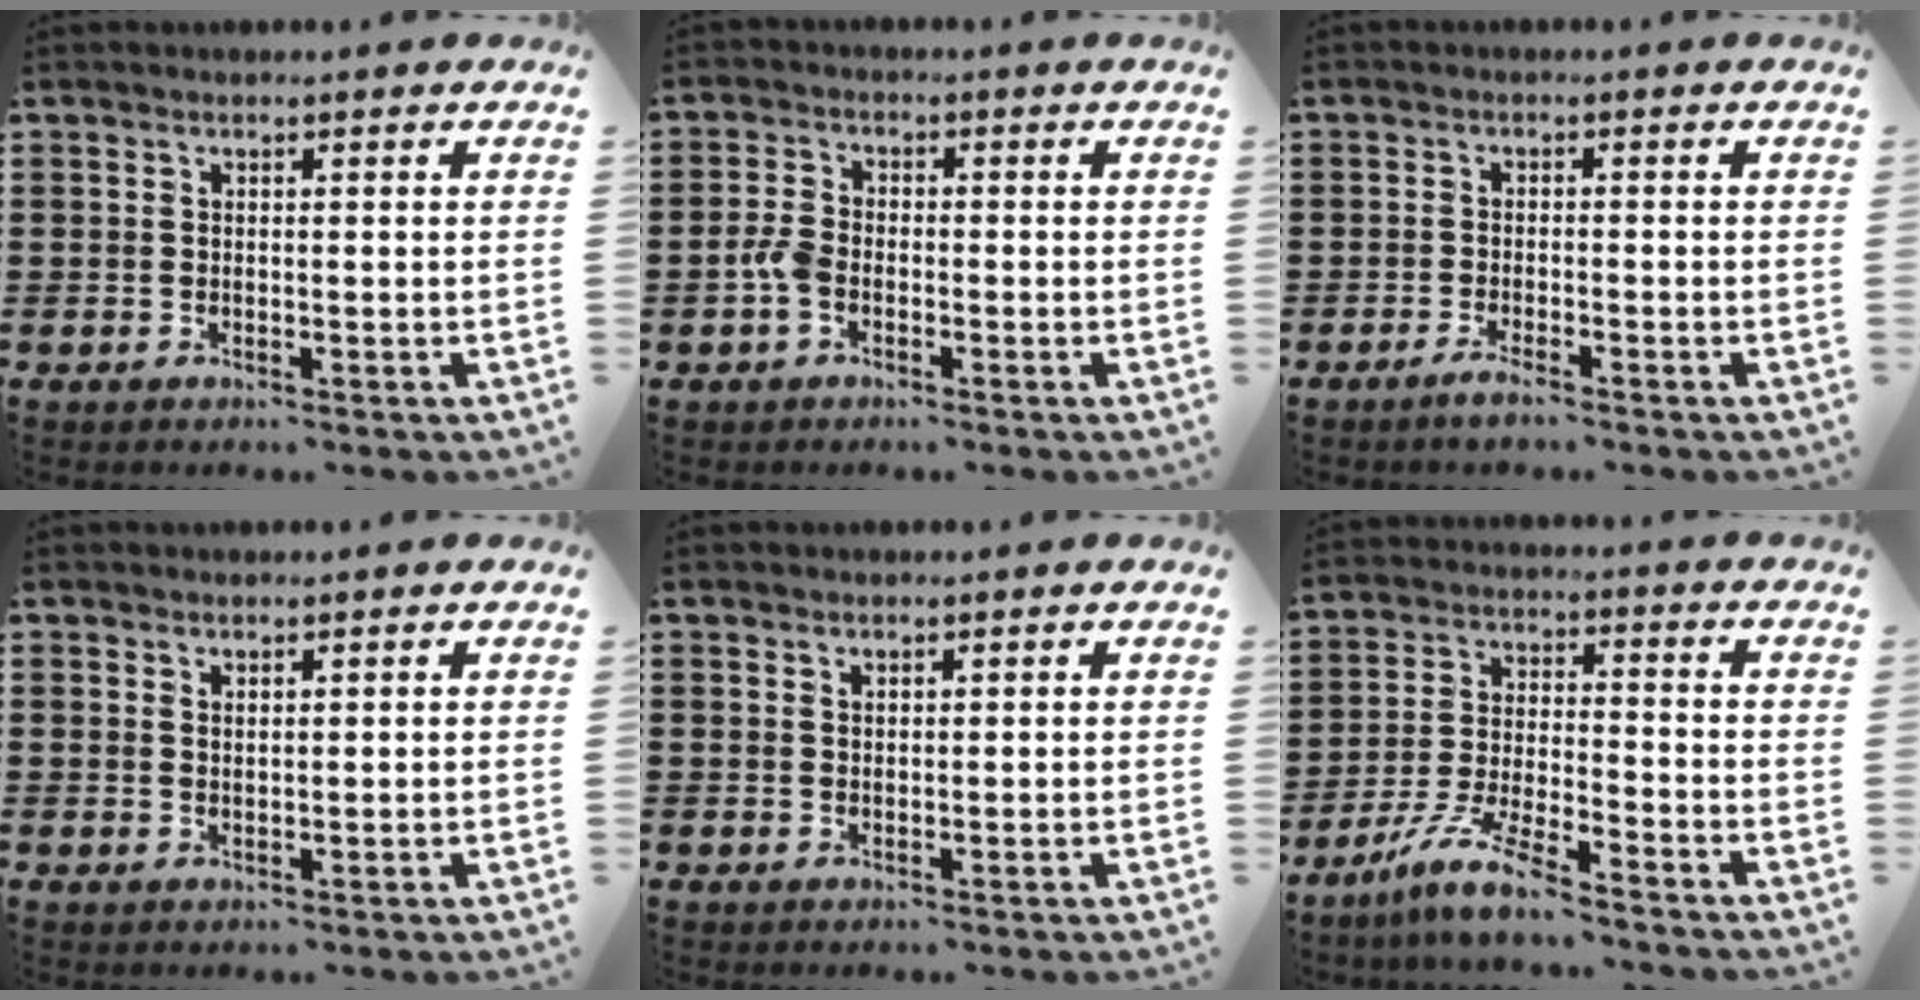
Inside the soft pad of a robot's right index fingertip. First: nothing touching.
{"total": 3.3, "force": [-1.2, 1.9, 2.4], "torque": [-0.064, -0.003, -0.026]}
{"total": 1.9, "force": [-1.6, 0.1, 1.0], "torque": [-0.018, 0.000, -0.028]}
{"total": 1.1, "force": [1.1, 0.3, 0.2], "torque": [-0.005, 0.001, 0.020]}
{"total": 0.9, "force": [0.8, 0.4, 0.1], "torque": [-0.003, 0.002, 0.016]}
{"total": 7.6, "force": [-6.5, 0.4, 4.0], "torque": [-0.104, -0.009, -0.132]}